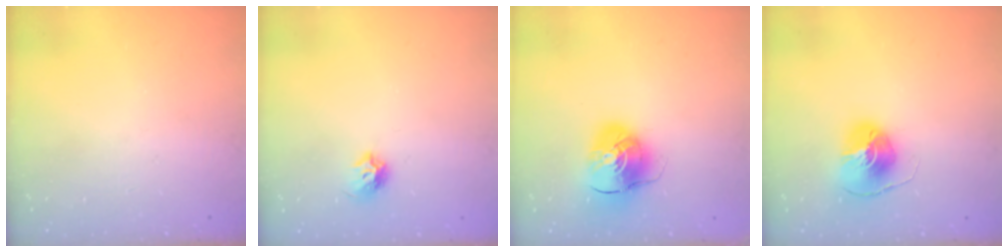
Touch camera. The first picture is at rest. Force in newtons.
{"total": 5.1, "press": 5.0, "slide": 1.0}
{"total": 10.2, "press": 10.1, "slide": 1.3}
{"total": 8.1, "press": 8.1, "slide": 0.1}